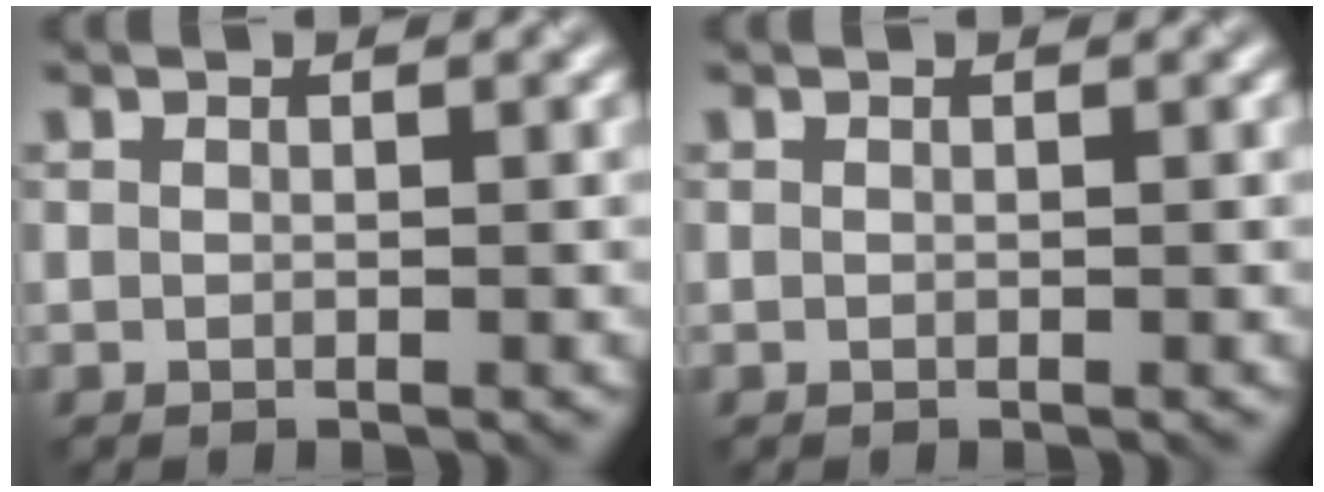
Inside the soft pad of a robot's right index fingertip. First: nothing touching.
{"total": 0.0}